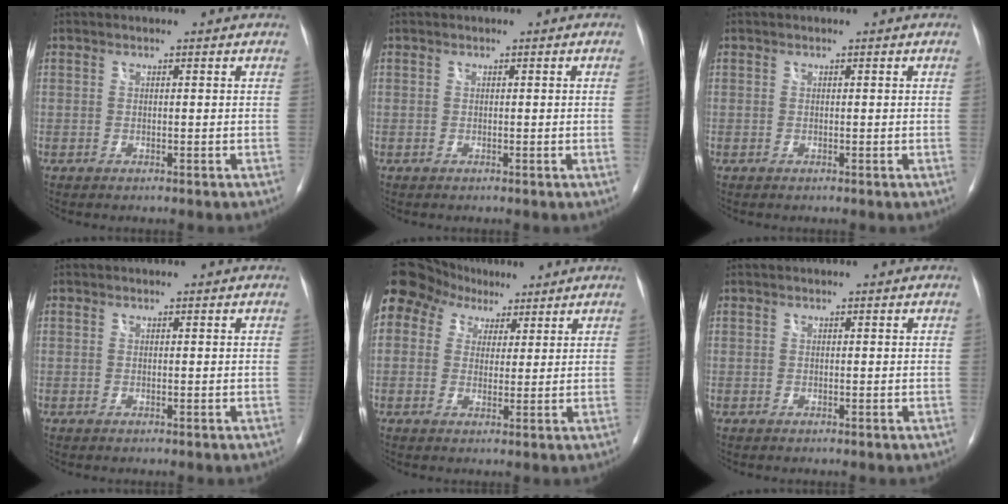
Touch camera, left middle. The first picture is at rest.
{"total": 0.6, "force": [-0.1, -0.2, 0.6], "torque": [-0.006, 0.001, -0.001]}
{"total": 0.0}
{"total": 0.0}
{"total": 18.9, "force": [10.8, 13.3, 8.0], "torque": [-0.233, 0.091, 0.203]}
{"total": 0.0}